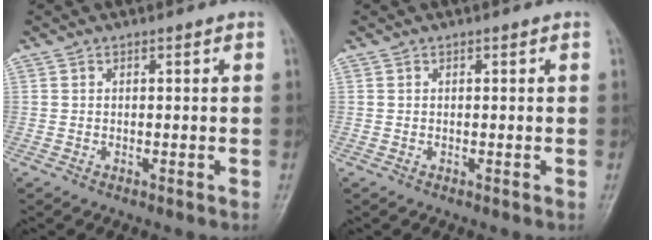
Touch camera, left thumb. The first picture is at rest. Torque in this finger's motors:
{"motor_torque": [-0.03, 0.03, 0.00, 0.00, 0.00]}